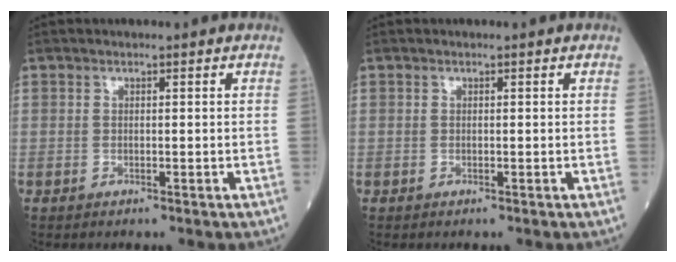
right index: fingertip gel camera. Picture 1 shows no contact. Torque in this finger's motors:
{"motor_torque": [-0.04, -0.03, 0.03, 0.00]}